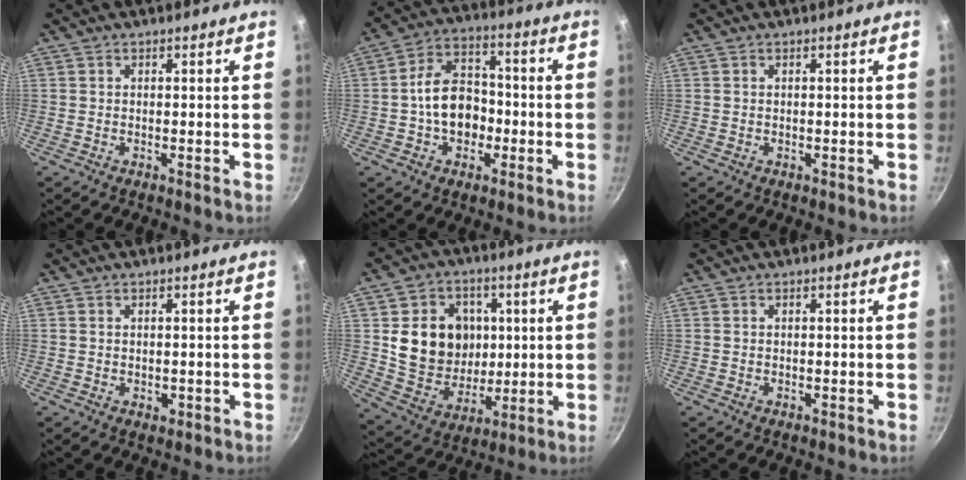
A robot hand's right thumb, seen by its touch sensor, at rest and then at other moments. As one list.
[{"total": 11.6, "force": [-2.0, 8.5, 7.6], "torque": [-0.092, 0.034, -0.041]}, {"total": 0.0}, {"total": 1.2, "force": [-0.1, 0.9, 0.8], "torque": [-0.009, -0.001, 0.001]}, {"total": 16.1, "force": [2.3, 13.8, 8.0], "torque": [-0.100, -0.007, 0.052]}, {"total": 0.0}]